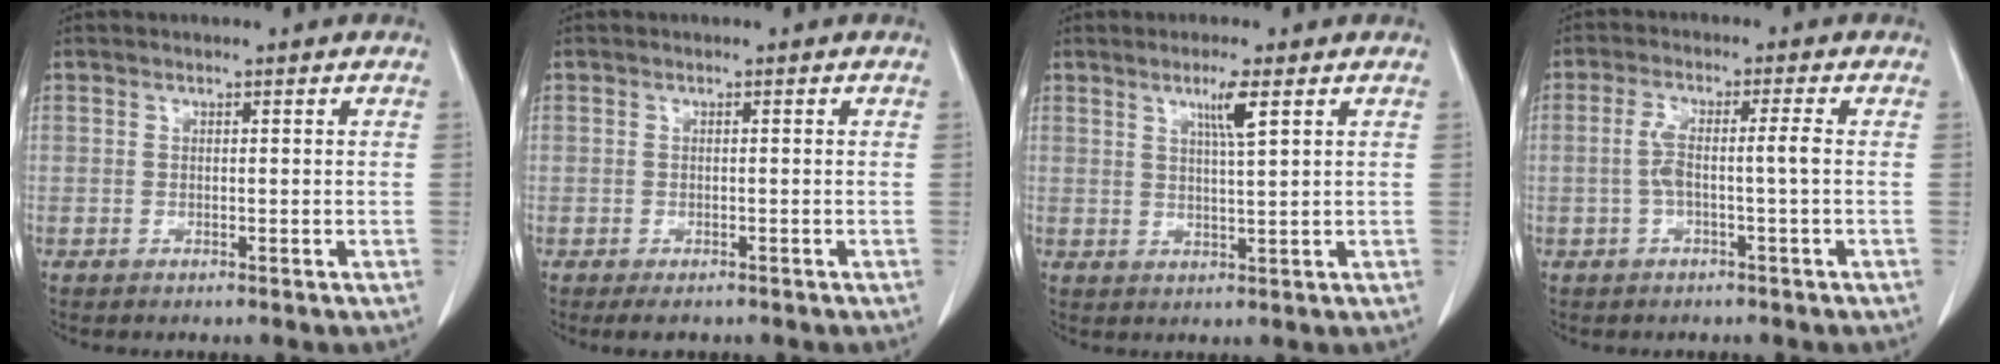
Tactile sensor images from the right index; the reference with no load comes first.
{"total": 1.6, "force": [-1.0, 1.1, 0.7], "torque": [-0.007, 0.001, -0.007]}
{"total": 4.2, "force": [2.1, -0.3, 3.6], "torque": [-0.064, -0.006, 0.039]}
{"total": 4.4, "force": [-0.5, 0.1, 4.4], "torque": [-0.094, 0.016, -0.006]}